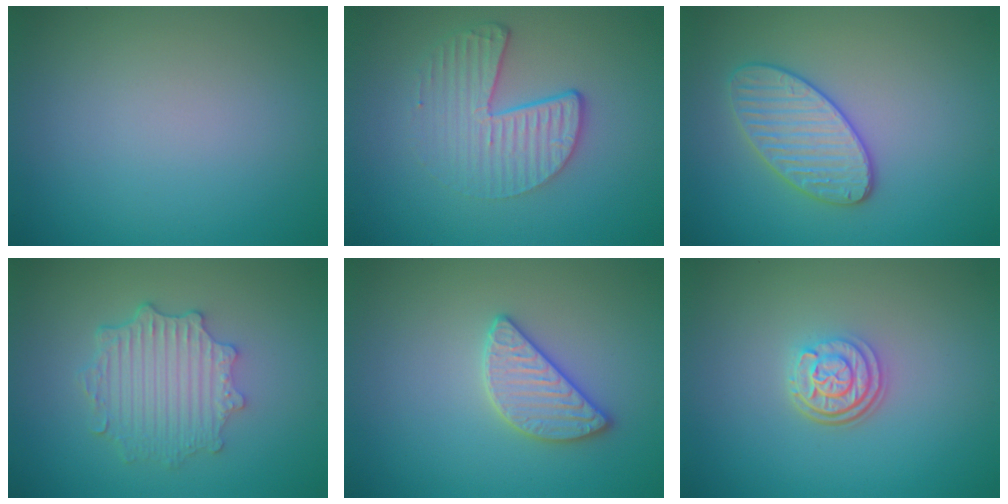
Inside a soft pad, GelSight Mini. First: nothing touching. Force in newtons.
{"total": 4.5, "press": 3.0, "slide": 3.3}
{"total": 3.5, "press": 3.5, "slide": 0.3}
{"total": 4.7, "press": 3.7, "slide": 2.8}
{"total": 2.8, "press": 2.8, "slide": 0.2}
{"total": 3.2, "press": 2.5, "slide": 2.1}